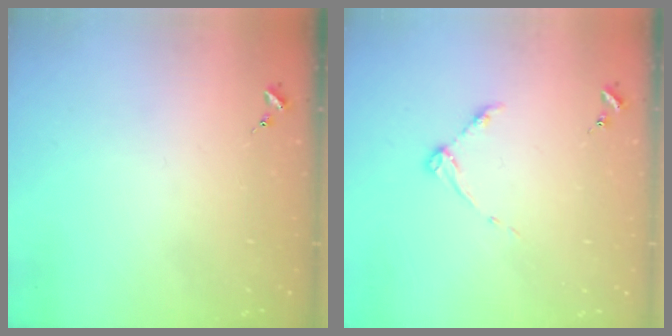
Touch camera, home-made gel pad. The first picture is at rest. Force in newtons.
{"total": 4.9, "press": 4.8, "slide": 0.7}